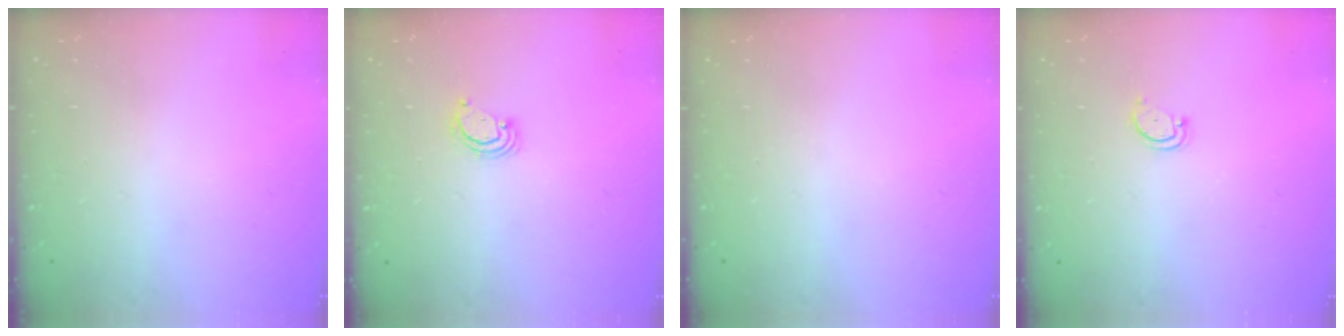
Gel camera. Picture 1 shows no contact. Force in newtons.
{"total": 2.6, "press": 2.6, "slide": 0.3}
{"total": 0.0}
{"total": 2.8, "press": 2.8, "slide": 0.3}